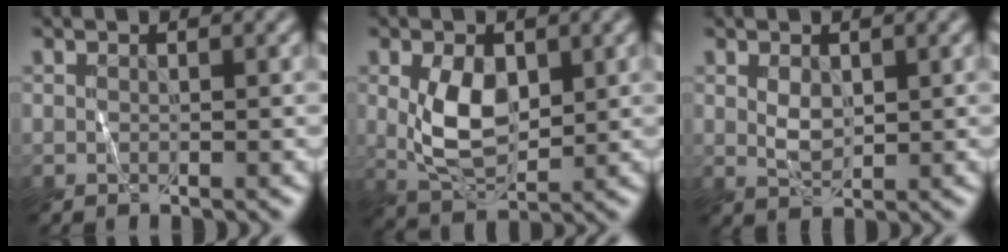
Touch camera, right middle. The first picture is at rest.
{"total": 4.8, "force": [0.7, 2.9, 3.7], "torque": [-0.085, 0.000, 0.022]}
{"total": 1.5, "force": [0.6, 1.0, 1.0], "torque": [-0.028, -0.002, 0.018]}